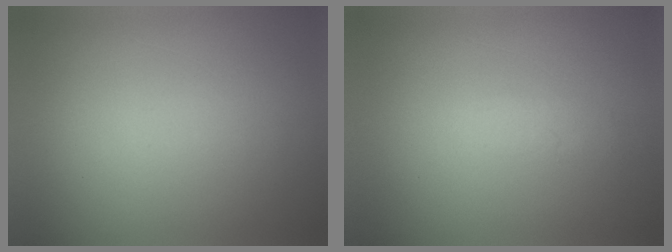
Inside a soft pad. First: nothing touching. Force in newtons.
{"total": 1.4}